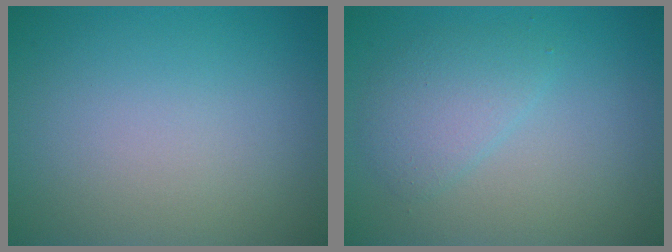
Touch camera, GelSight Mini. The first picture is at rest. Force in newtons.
{"total": 2.6, "press": 2.6, "slide": 0.3}